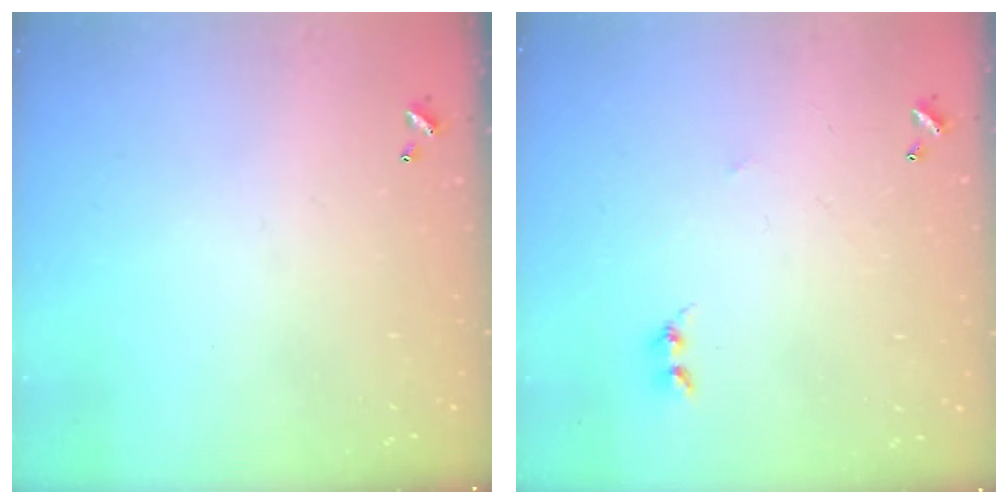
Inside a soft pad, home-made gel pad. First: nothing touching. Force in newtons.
{"total": 2.8, "press": 2.7, "slide": 0.4}